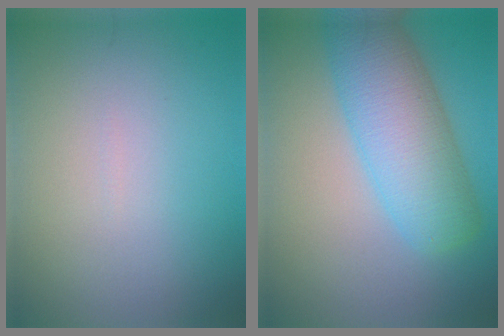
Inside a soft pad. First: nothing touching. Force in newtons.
{"total": 7.8, "press": 7.8, "slide": 0.2}